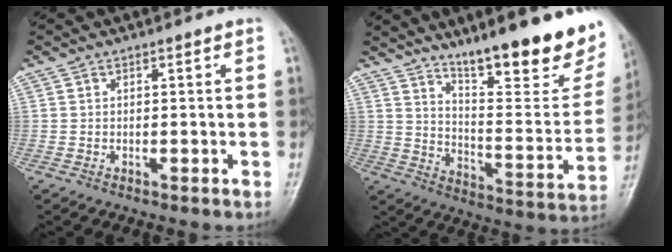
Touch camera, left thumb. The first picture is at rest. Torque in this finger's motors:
{"motor_torque": [1.71, 1.63, 1.48, -1.29, 0.08]}